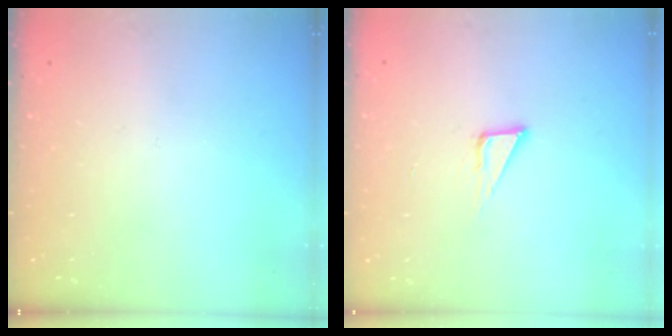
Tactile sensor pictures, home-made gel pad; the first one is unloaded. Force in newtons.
{"total": 6.4, "press": 6.4, "slide": 0.4}